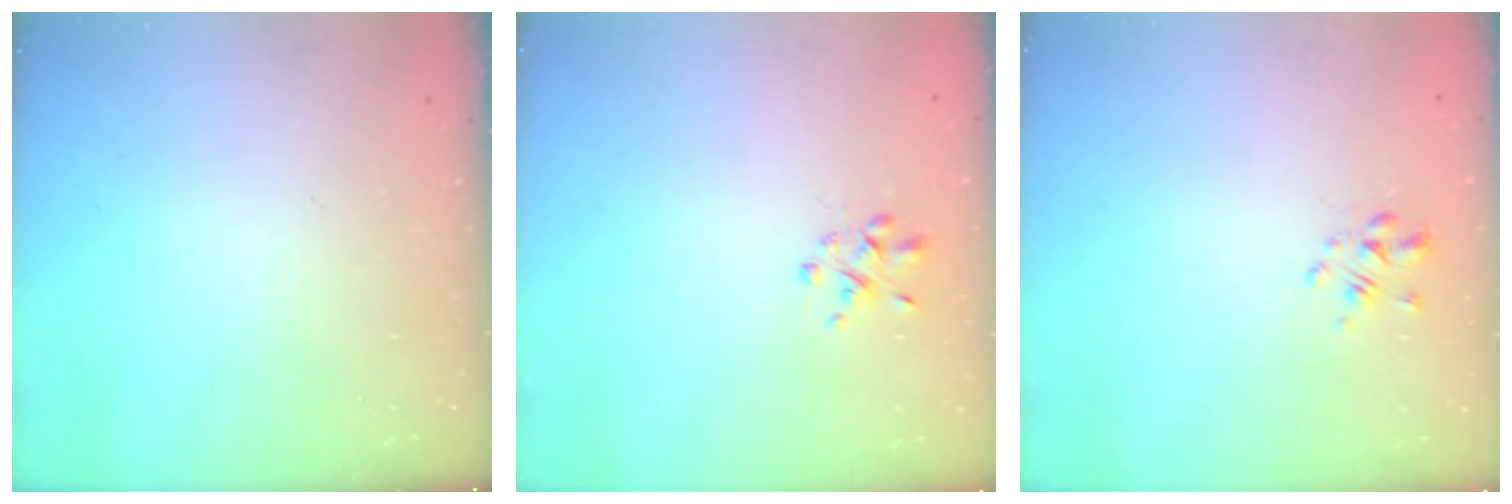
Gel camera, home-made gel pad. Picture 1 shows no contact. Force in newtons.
{"total": 2.5, "press": 2.5, "slide": 0.6}
{"total": 2.0, "press": 1.8, "slide": 0.9}